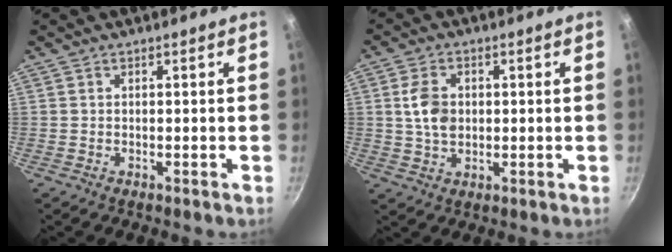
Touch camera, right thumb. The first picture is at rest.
{"total": 6.5, "force": [0.8, 4.5, 4.7], "torque": [-0.079, 0.003, 0.013]}